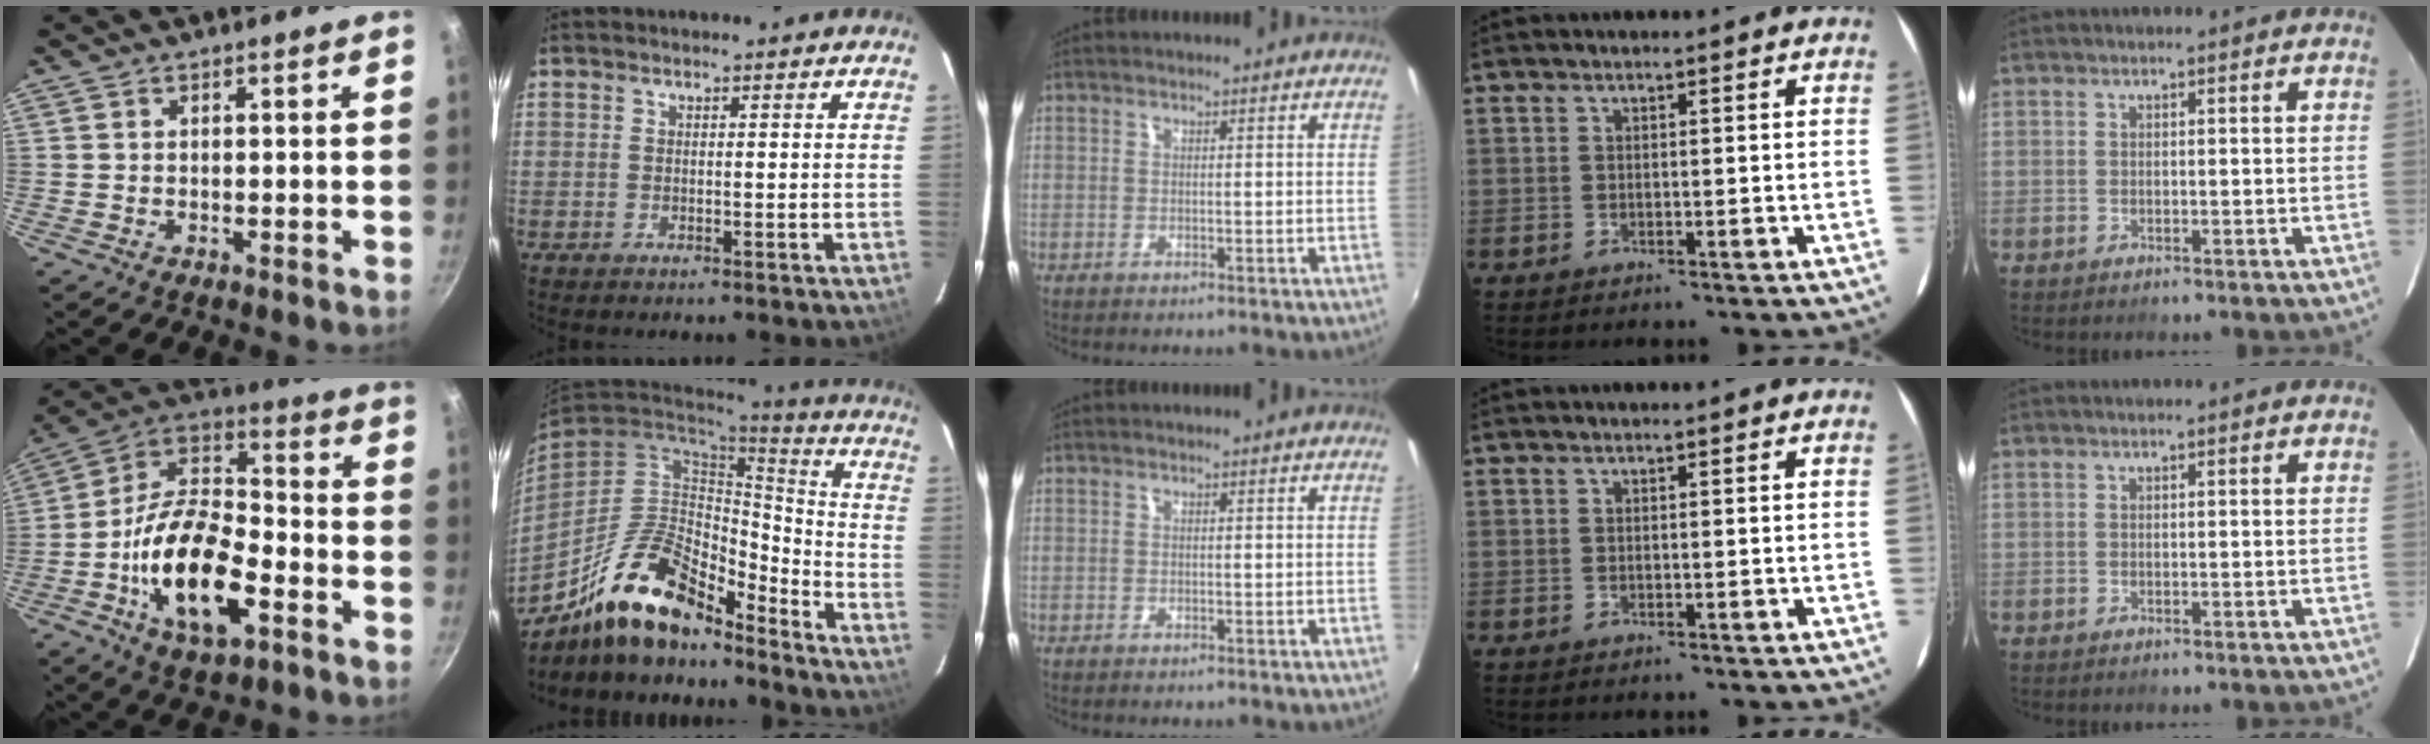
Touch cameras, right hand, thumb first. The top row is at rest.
{"thumb": {"total": 20.8, "force": [-7.0, 10.1, 16.7], "torque": [-0.292, 0.040, -0.139]}, "index": {"total": 18.8, "force": [-13.7, 7.0, 10.8], "torque": [-0.216, 0.007, -0.243]}}